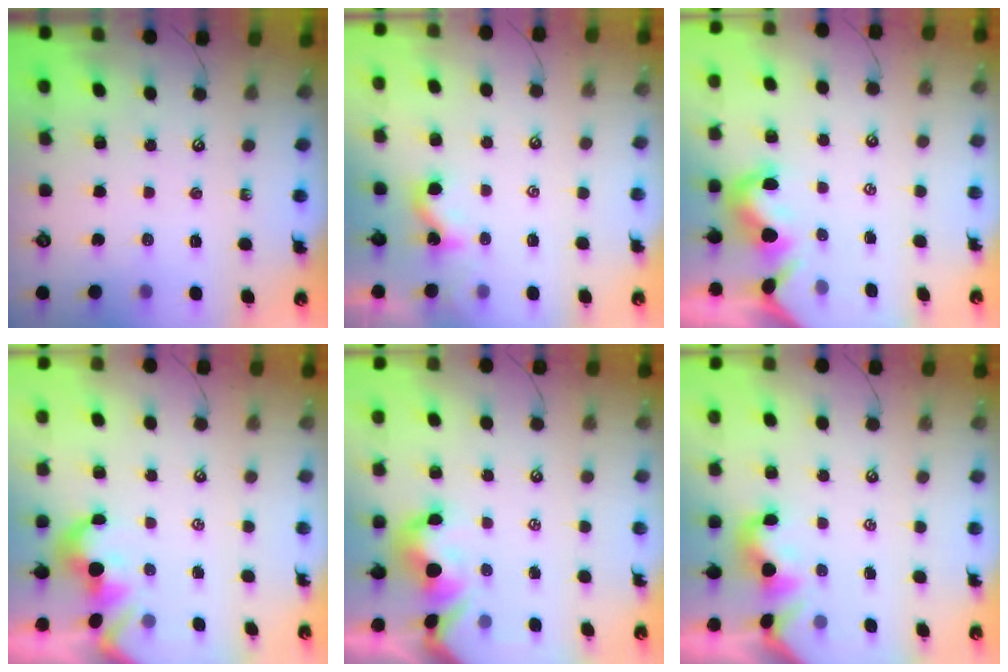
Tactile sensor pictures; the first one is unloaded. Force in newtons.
{"total": 1.9, "press": 1.9, "slide": 0.1}
{"total": 1.7, "press": 1.7, "slide": 0.4}
{"total": 1.7, "press": 1.4, "slide": 1.0}
{"total": 3.0, "press": 2.8, "slide": 1.0}
{"total": 1.6, "press": 1.5, "slide": 0.4}